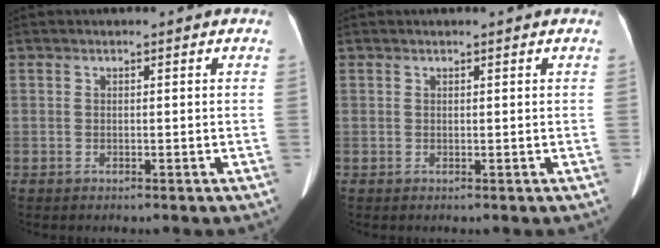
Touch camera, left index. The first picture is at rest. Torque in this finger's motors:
{"motor_torque": [-1.22, 0.92, -1.05, -0.09]}